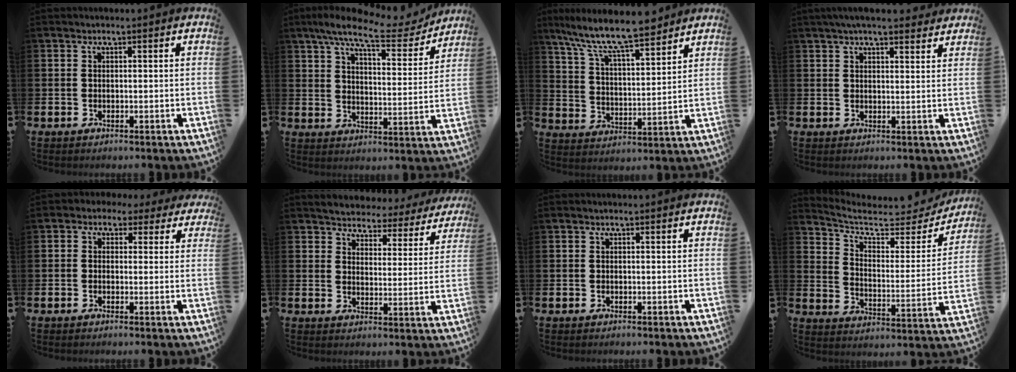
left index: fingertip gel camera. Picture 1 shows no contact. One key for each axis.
{"total": 9.8, "fx": 8.4, "fy": 2.0, "fz": 4.6, "tx": -0.096, "ty": -0.042, "tz": 0.142}
{"total": 9.6, "fx": 8.7, "fy": 1.2, "fz": 4.0, "tx": -0.109, "ty": -0.052, "tz": 0.151}
{"total": 4.1, "fx": 3.7, "fy": 0.6, "fz": 1.4, "tx": -0.031, "ty": -0.011, "tz": 0.067}
{"total": 1.7, "fx": 0.4, "fy": 1.6, "fz": 0.3, "tx": -0.014, "ty": 0.003, "tz": 0.000}
{"total": 3.9, "fx": 3.8, "fy": 0.9, "fz": -0.1, "tx": -0.020, "ty": -0.035, "tz": 0.060}
{"total": 0.0}
{"total": 6.7, "fx": 5.7, "fy": 2.5, "fz": 2.4, "tx": -0.064, "ty": -0.046, "tz": 0.088}